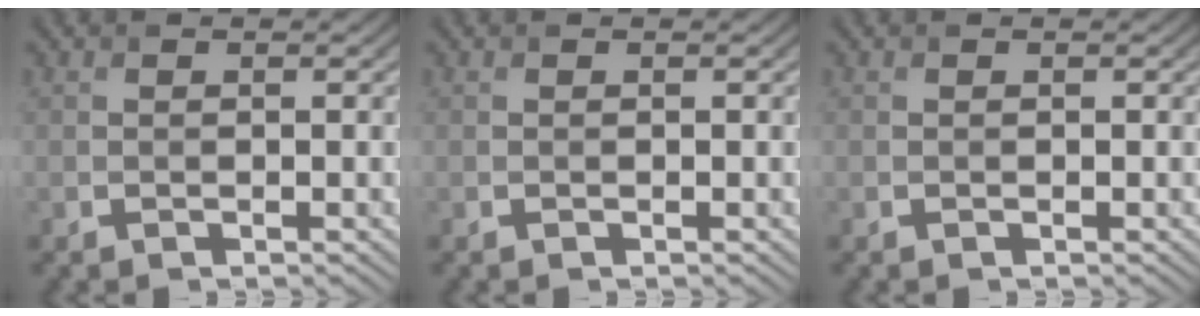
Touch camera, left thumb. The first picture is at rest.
{"total": 0.0}
{"total": 0.0}